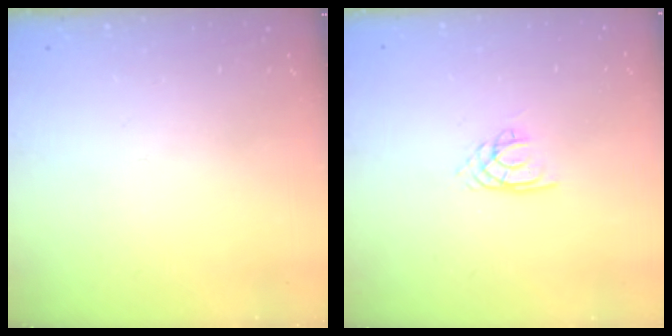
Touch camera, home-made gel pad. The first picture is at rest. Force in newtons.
{"total": 1.9, "press": 1.8, "slide": 0.3}